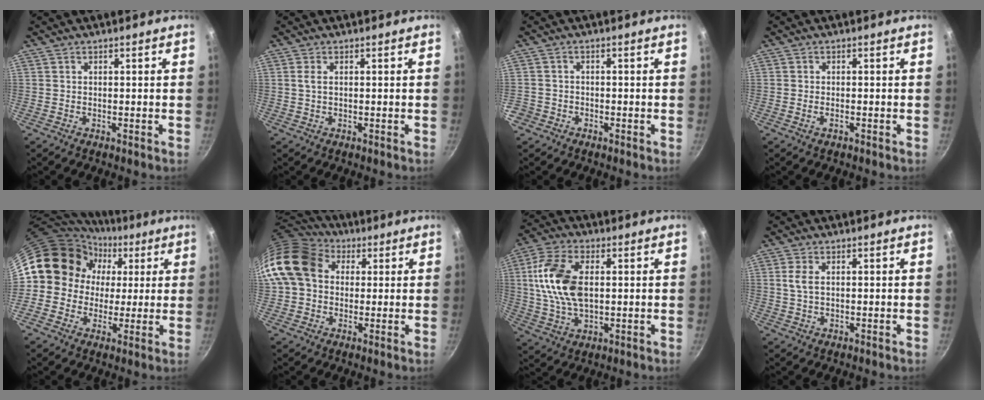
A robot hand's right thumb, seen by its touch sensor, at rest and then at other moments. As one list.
[{"total": 1.6, "force": [0.3, 0.8, 1.3], "torque": [-0.029, -0.001, 0.005]}, {"total": 2.7, "force": [-1.5, 2.1, 0.5], "torque": [-0.008, 0.017, -0.028]}, {"total": 1.1, "force": [-0.6, 0.4, 0.8], "torque": [-0.018, 0.002, -0.012]}, {"total": 13.9, "force": [3.3, 12.5, 5.2], "torque": [-0.049, 0.020, 0.042]}, {"total": 16.1, "force": [3.3, 12.7, 9.3], "torque": [-0.164, 0.032, 0.044]}, {"total": 14.0, "force": [1.9, 8.1, 11.3], "torque": [-0.213, 0.004, 0.032]}, {"total": 3.0, "force": [0.6, 1.6, 2.5], "torque": [-0.055, 0.002, 0.012]}]